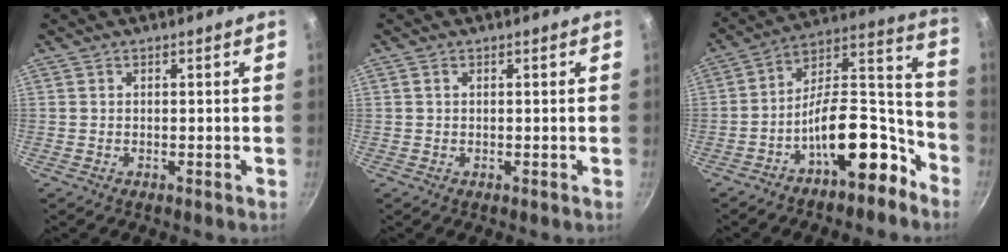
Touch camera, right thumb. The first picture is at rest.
{"total": 0.7, "force": [0.3, 0.4, 0.5], "torque": [-0.008, 0.002, 0.004]}
{"total": 17.1, "force": [-9.5, 7.7, 12.0], "torque": [-0.123, 0.119, -0.153]}